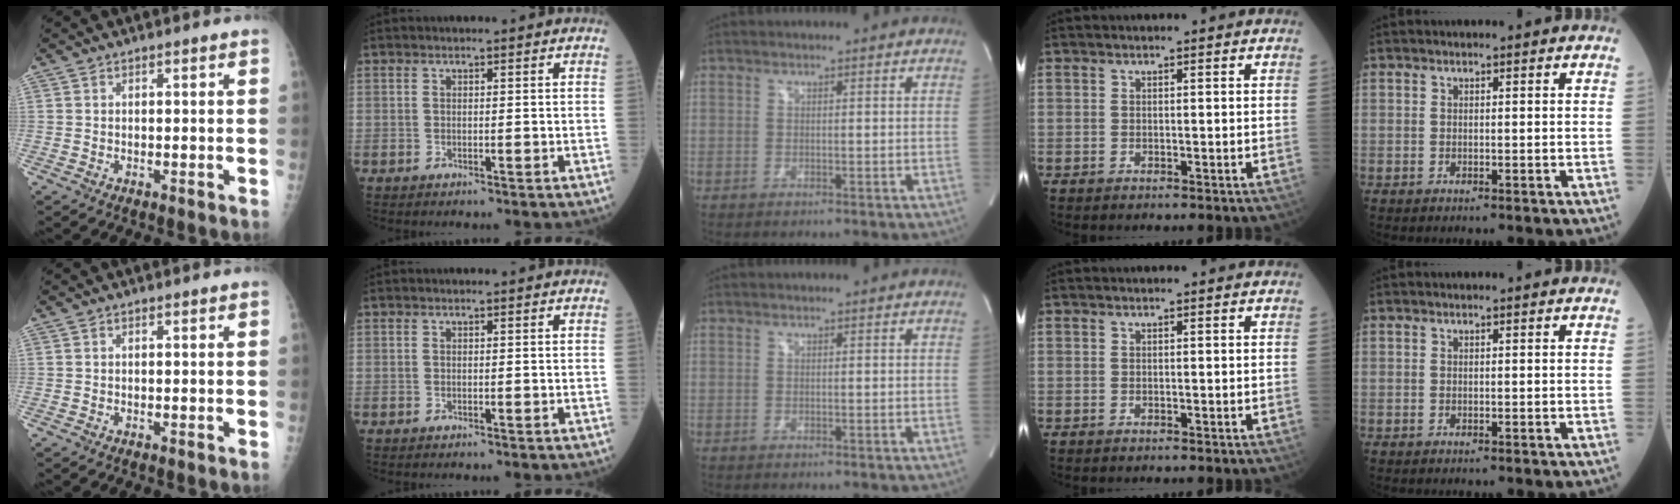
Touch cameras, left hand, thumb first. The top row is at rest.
{}